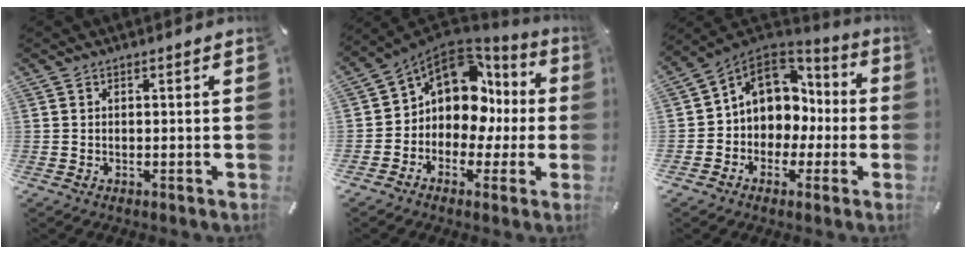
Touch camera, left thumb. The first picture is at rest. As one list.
[{"total": 13.0, "force": [3.3, 10.1, 7.5], "torque": [-0.137, -0.020, 0.059]}, {"total": 10.0, "force": [1.4, 9.4, 3.2], "torque": [-0.072, -0.004, 0.037]}]